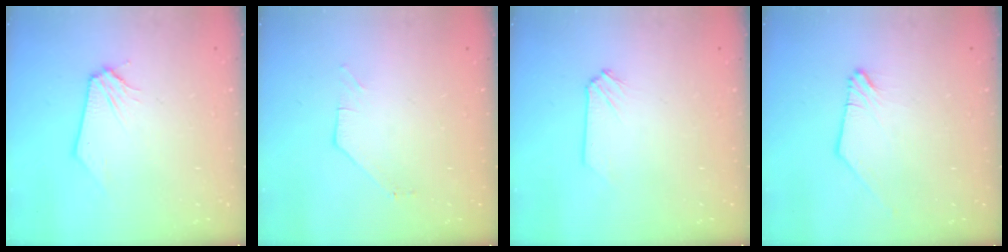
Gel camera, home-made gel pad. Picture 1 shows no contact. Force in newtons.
{"total": 1.5, "press": 1.5, "slide": 0.3}
{"total": 0.0}
{"total": 0.0}